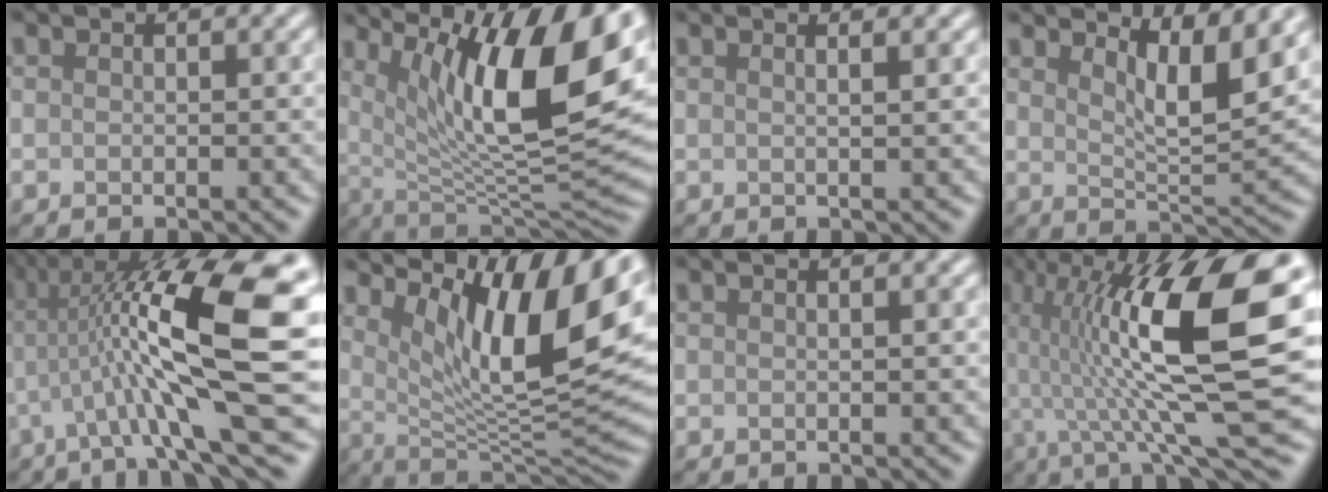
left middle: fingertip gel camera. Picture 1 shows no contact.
{"total": 14.2, "force": [5.5, 4.3, 12.4], "torque": [-0.184, 0.002, 0.094]}
{"total": 1.8, "force": [0.9, 0.7, 1.3], "torque": [-0.005, 0.006, -0.008]}
{"total": 5.5, "force": [3.3, 1.2, 4.2], "torque": [-0.064, -0.005, 0.057]}
{"total": 14.5, "force": [0.2, 3.2, 14.1], "torque": [-0.236, 0.021, 0.007]}
{"total": 12.0, "force": [5.6, 3.3, 10.2], "torque": [-0.164, -0.005, 0.106]}
{"total": 0.5, "force": [0.2, 0.1, 0.5], "torque": [-0.004, 0.000, -0.002]}
{"total": 14.7, "force": [1.8, 3.3, 14.2], "torque": [-0.242, 0.015, 0.034]}